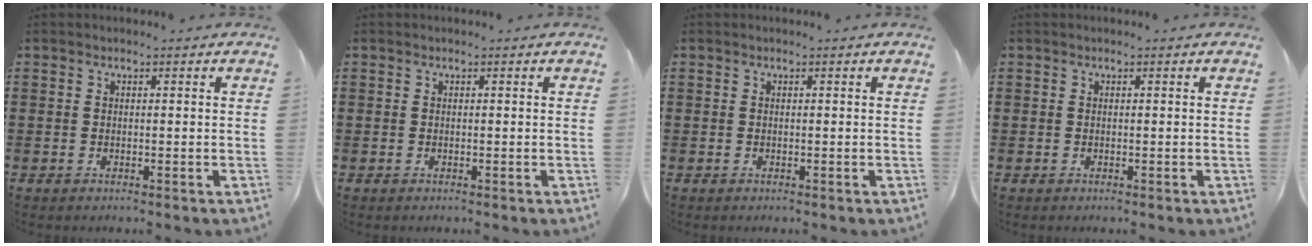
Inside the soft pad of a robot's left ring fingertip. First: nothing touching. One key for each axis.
{"total": 0.0}
{"total": 0.0}
{"total": 0.0}